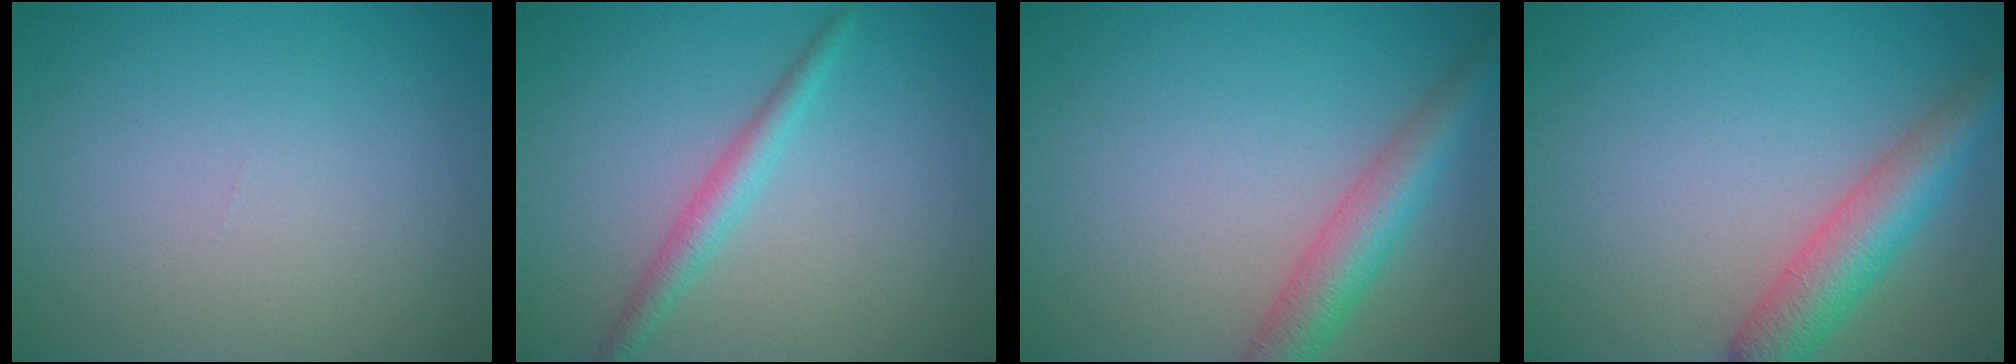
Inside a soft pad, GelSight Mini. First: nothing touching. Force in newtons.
{"total": 1.5, "press": 1.5, "slide": 0.1}
{"total": 4.4, "press": 4.4, "slide": 0.1}
{"total": 5.2, "press": 5.2, "slide": 0.2}